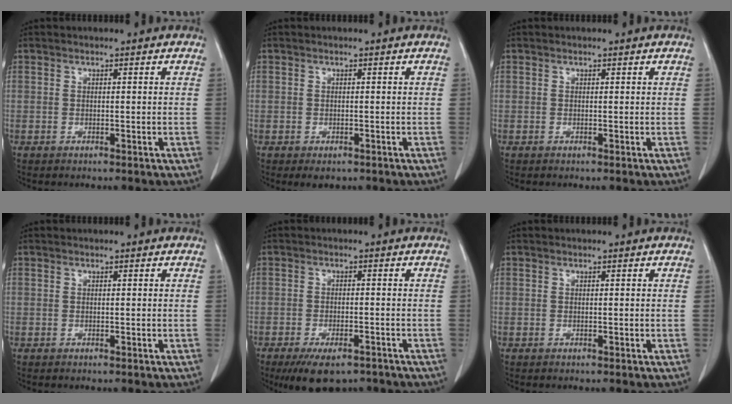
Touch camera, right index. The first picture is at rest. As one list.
[{"total": 1.8, "force": [-1.1, 1.2, 0.8], "torque": [-0.008, -0.001, -0.007]}, {"total": 0.0}, {"total": 0.0}, {"total": 8.4, "force": [-6.3, 3.2, 4.5], "torque": [-0.067, -0.006, -0.096]}, {"total": 0.0}]